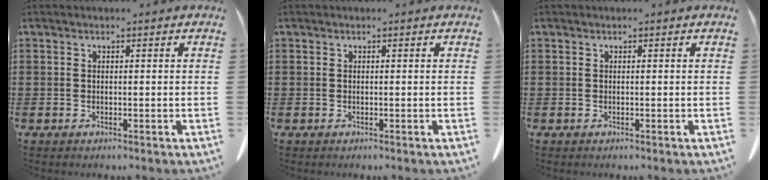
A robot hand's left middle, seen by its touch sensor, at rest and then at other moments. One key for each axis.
{"total": 0.0}
{"total": 0.0}